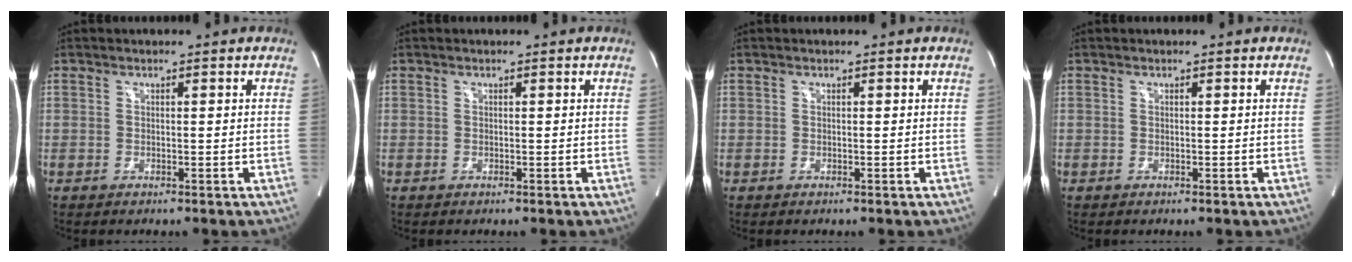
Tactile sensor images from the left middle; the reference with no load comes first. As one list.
[{"total": 0.0}, {"total": 0.0}, {"total": 0.0}]